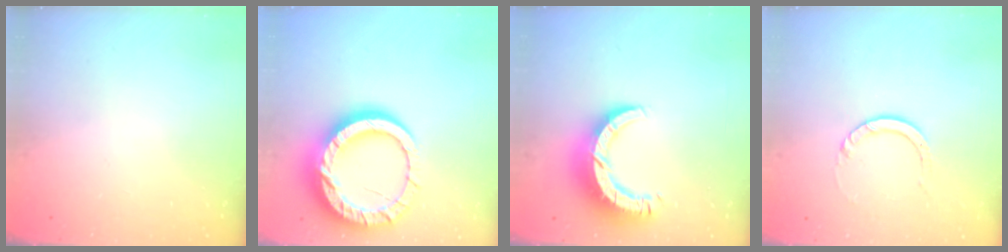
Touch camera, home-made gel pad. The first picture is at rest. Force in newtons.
{"total": 20.2, "press": 20.1, "slide": 2.0}
{"total": 11.0, "press": 11.0, "slide": 1.0}
{"total": 3.0, "press": 3.0, "slide": 0.3}